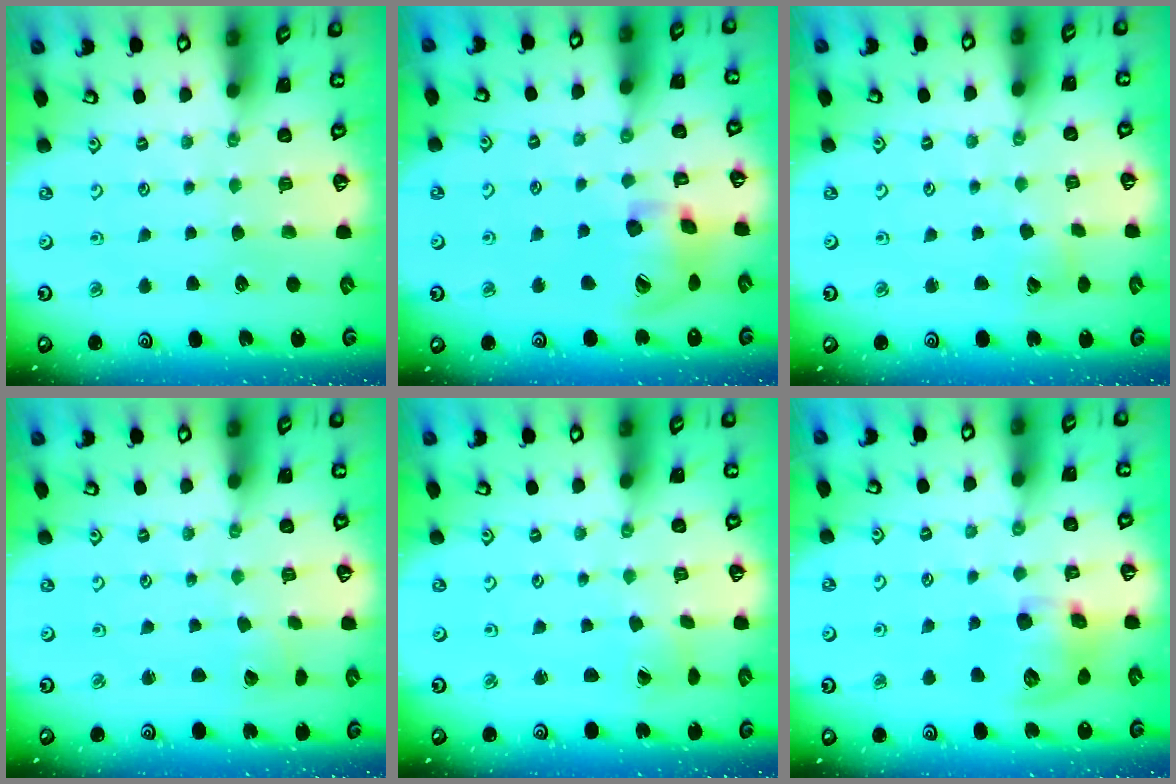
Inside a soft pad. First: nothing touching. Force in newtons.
{"total": 14.2, "press": 14.1, "slide": 1.1}
{"total": 3.0, "press": 3.0, "slide": 0.2}
{"total": 1.4, "press": 1.3, "slide": 0.2}
{"total": 1.5, "press": 1.5, "slide": 0.1}
{"total": 11.3, "press": 11.1, "slide": 1.8}